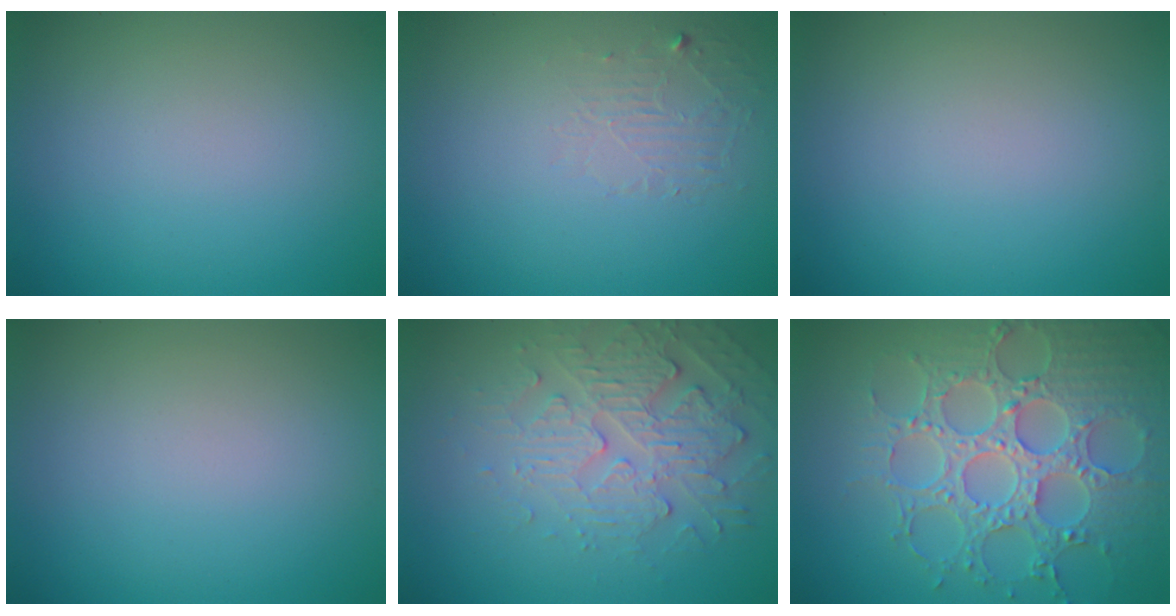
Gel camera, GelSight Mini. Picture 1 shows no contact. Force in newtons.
{"total": 1.4, "press": 0.1, "slide": 1.4}
{"total": 0.0}
{"total": 0.0}
{"total": 4.0, "press": 3.6, "slide": 1.8}
{"total": 7.5, "press": 6.0, "slide": 4.4}